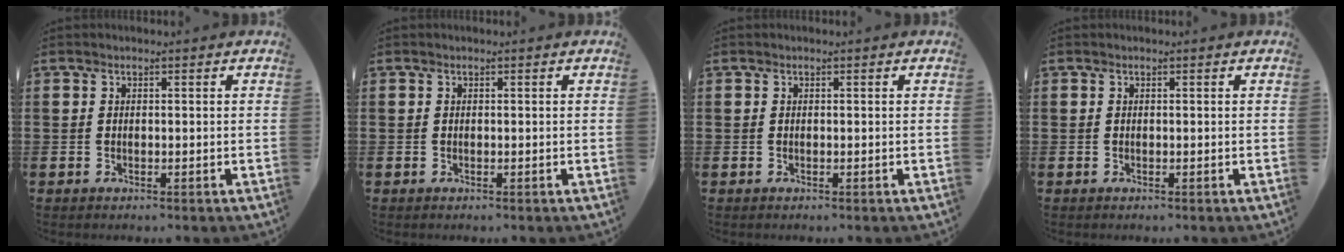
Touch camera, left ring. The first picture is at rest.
{"total": 0.0}
{"total": 0.0}
{"total": 0.0}